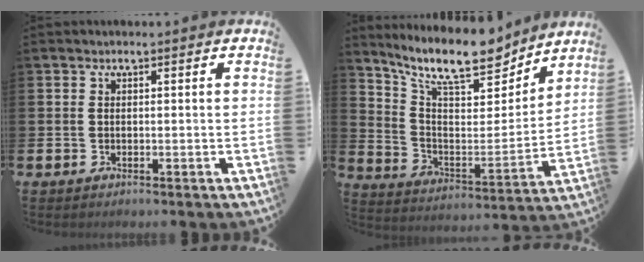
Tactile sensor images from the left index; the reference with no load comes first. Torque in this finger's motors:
{"motor_torque": [0.46, -0.78, 1.02, 0.21]}